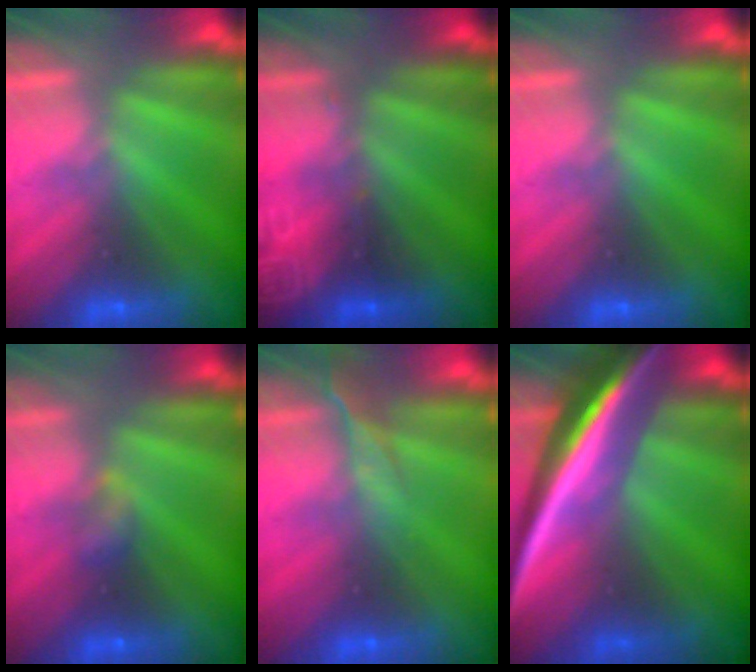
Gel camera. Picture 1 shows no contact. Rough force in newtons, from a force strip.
{"total": 2.9}
{"total": 0.0}
{"total": 2.2}
{"total": 2.6}
{"total": 7.1}